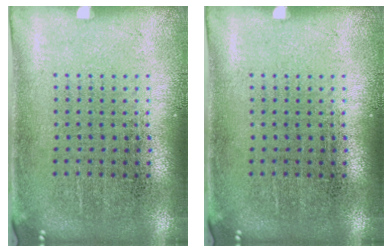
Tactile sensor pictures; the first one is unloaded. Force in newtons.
{"total": 0.0}